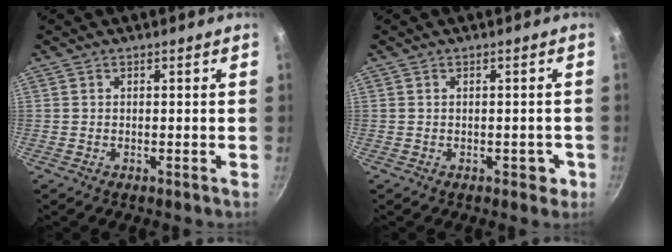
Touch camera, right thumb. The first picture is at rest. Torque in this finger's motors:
{"motor_torque": [0.46, 0.59, -0.14, 0.02, -0.02]}